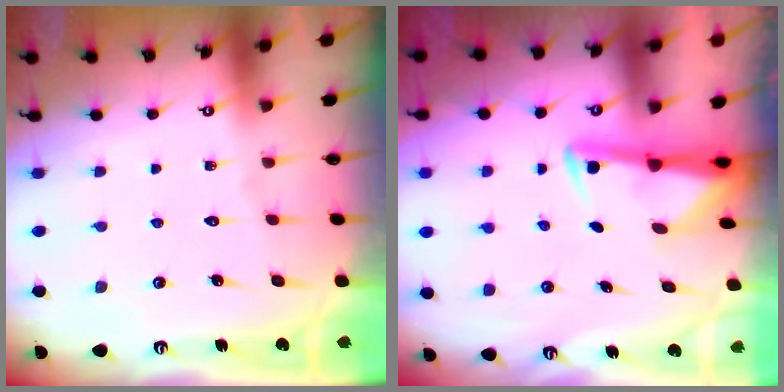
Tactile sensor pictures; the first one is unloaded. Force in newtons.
{"total": 3.0, "press": 2.9, "slide": 0.5}